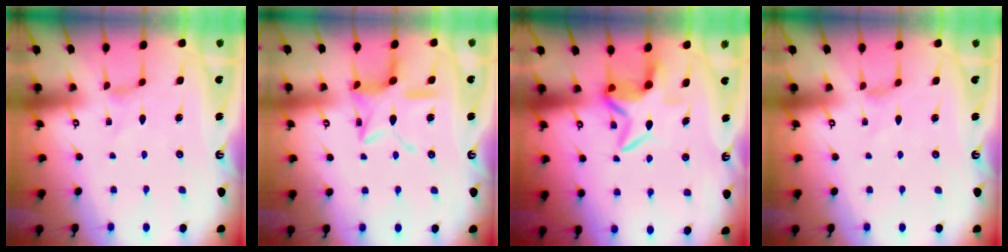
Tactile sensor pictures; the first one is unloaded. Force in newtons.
{"total": 11.6, "press": 11.6, "slide": 0.7}
{"total": 7.3, "press": 7.3, "slide": 1.0}
{"total": 0.0}